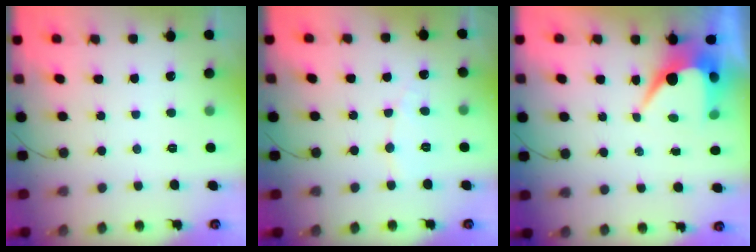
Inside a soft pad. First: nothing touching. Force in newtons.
{"total": 4.9, "press": 4.9, "slide": 0.5}
{"total": 7.6, "press": 7.5, "slide": 0.9}